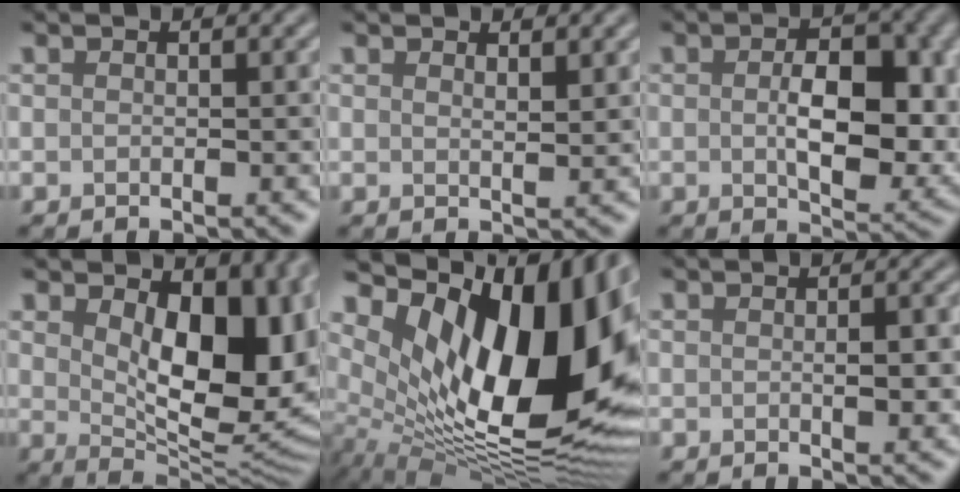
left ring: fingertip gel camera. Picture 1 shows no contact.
{"total": 1.3, "force": [1.1, 0.2, 0.7], "torque": [-0.008, -0.001, 0.017]}
{"total": 8.0, "force": [0.1, 4.4, 6.7], "torque": [-0.099, -0.011, 0.005]}
{"total": 12.0, "force": [2.6, 6.3, 9.8], "torque": [-0.117, -0.012, 0.045]}
{"total": 17.3, "force": [4.5, 8.4, 14.5], "torque": [-0.218, -0.004, 0.071]}
{"total": 2.5, "force": [0.0, 0.8, 2.4], "torque": [-0.037, -0.004, 0.000]}